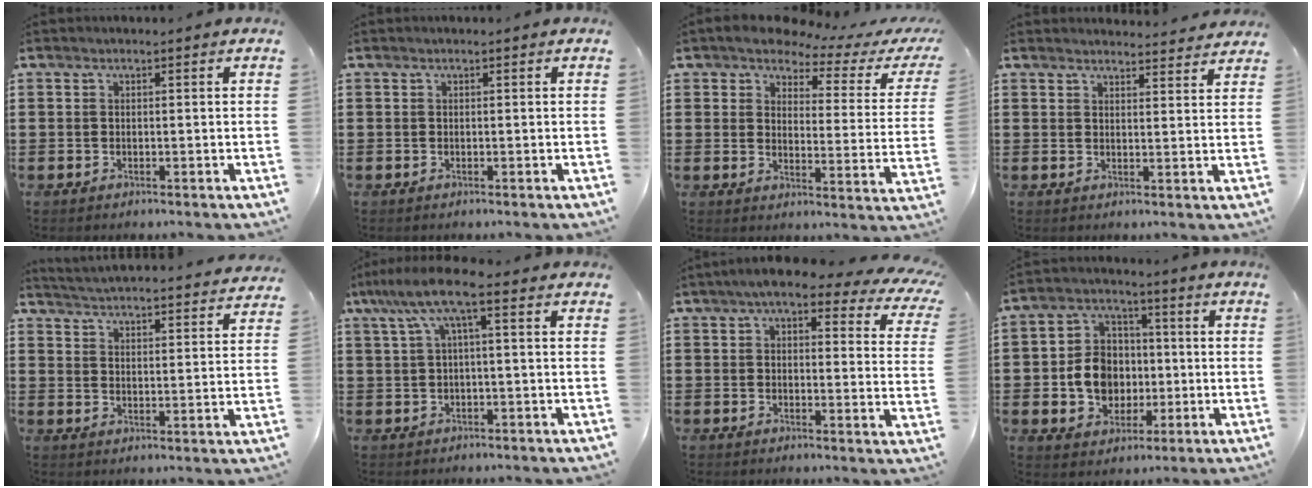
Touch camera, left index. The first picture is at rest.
{"total": 0.0}
{"total": 4.0, "force": [3.4, 1.4, 1.5], "torque": [-0.046, -0.019, 0.052]}
{"total": 3.0, "force": [3.0, 0.1, 0.2], "torque": [-0.004, -0.017, 0.056]}
{"total": 4.1, "force": [4.0, -0.7, 0.1], "torque": [-0.023, -0.034, 0.066]}
{"total": 6.9, "force": [1.8, 1.0, 6.6], "torque": [-0.136, 0.004, 0.027]}
{"total": 6.3, "force": [4.9, 1.5, 3.7], "torque": [-0.072, -0.017, 0.085]}
{"total": 8.4, "force": [-0.8, 7.4, 4.0], "torque": [-0.097, 0.020, -0.013]}